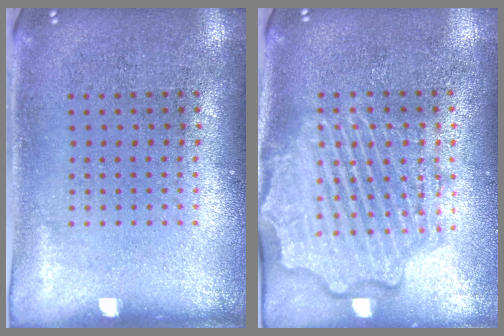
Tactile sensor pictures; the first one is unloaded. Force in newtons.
{"total": 3.4, "press": 3.4, "slide": 0.4}